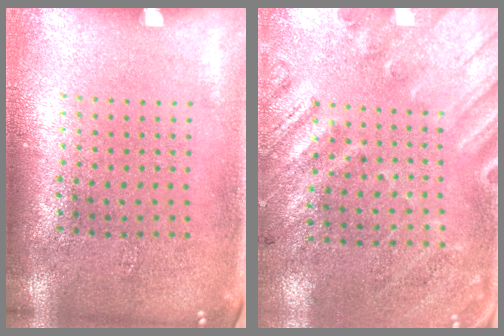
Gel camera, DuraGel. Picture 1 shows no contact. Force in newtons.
{"total": 2.5, "press": 1.8, "slide": 1.7}